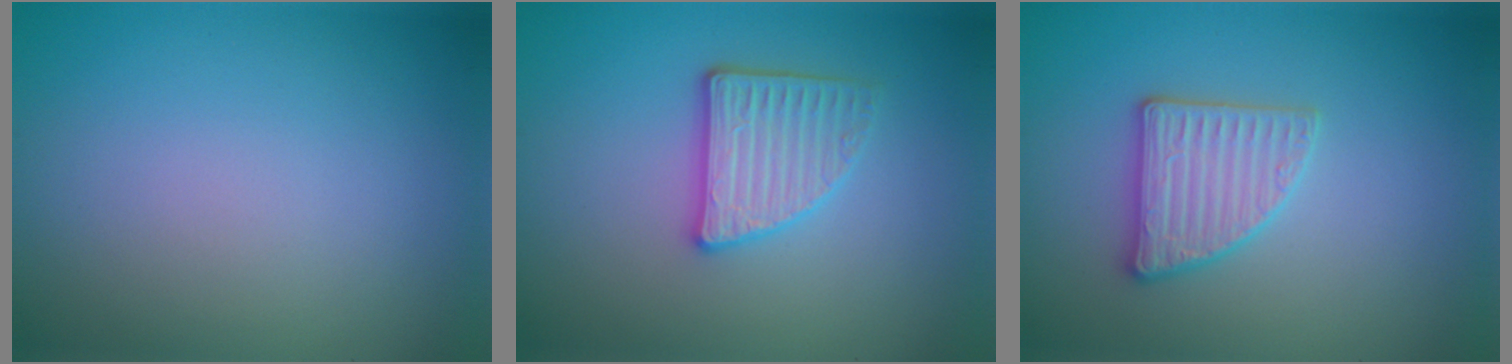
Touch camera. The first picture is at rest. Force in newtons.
{"total": 3.3, "press": 3.0, "slide": 1.4}
{"total": 2.9, "press": 2.8, "slide": 0.5}